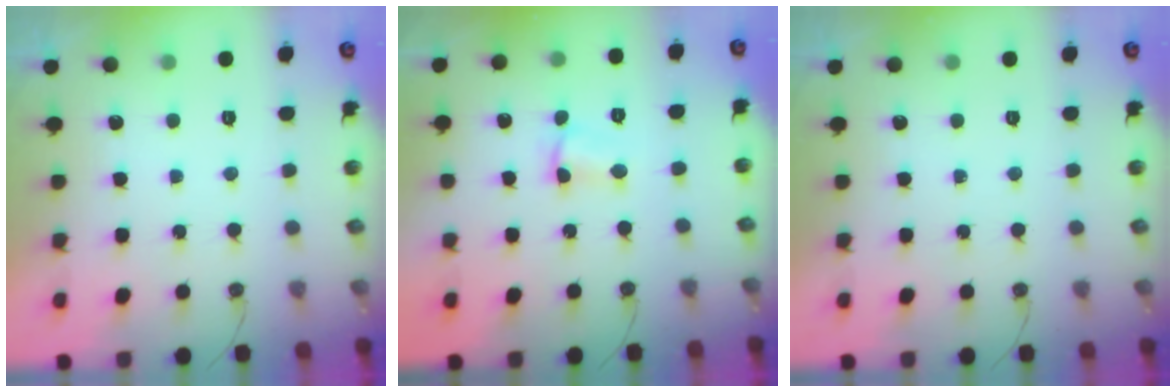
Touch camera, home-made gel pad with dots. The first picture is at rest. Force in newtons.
{"total": 1.8, "press": 1.7, "slide": 0.5}
{"total": 0.0}